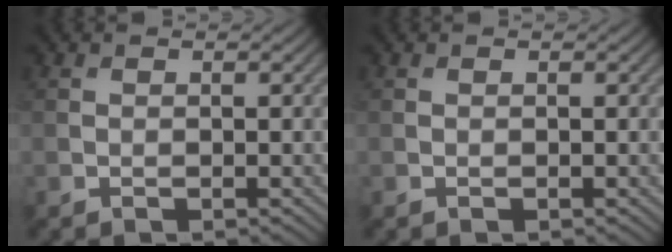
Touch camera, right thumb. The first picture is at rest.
{"total": 0.0}